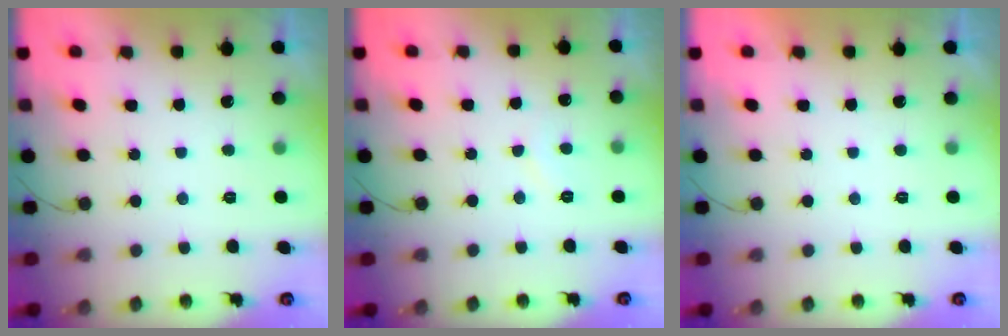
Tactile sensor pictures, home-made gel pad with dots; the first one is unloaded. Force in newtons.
{"total": 4.8, "press": 4.7, "slide": 0.4}
{"total": 1.9, "press": 1.9, "slide": 0.1}